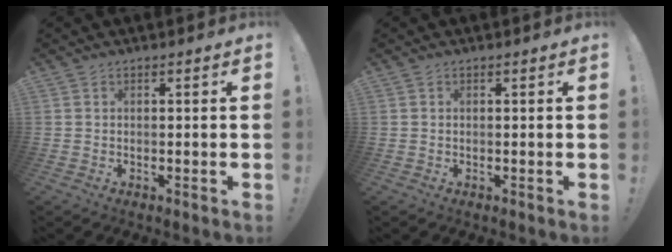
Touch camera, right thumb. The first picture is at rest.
{"total": 0.0}